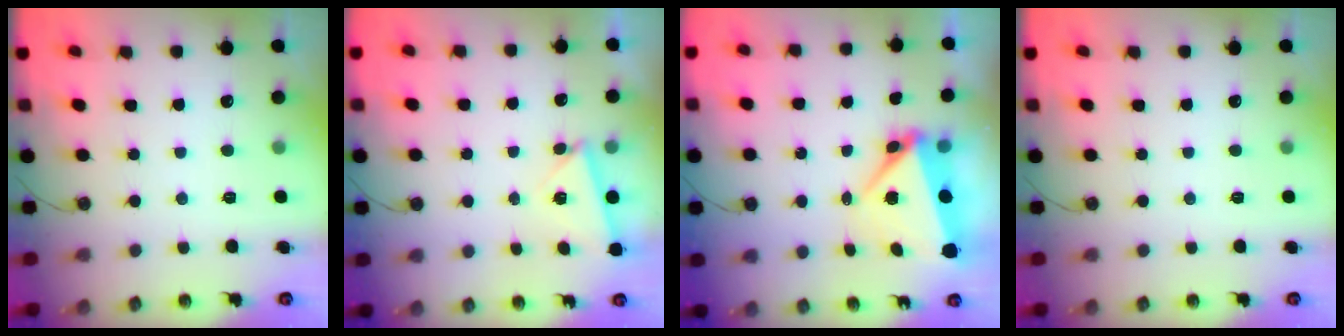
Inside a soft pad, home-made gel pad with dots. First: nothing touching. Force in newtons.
{"total": 2.7, "press": 2.0, "slide": 1.7}
{"total": 6.5, "press": 6.4, "slide": 1.1}
{"total": 0.0}